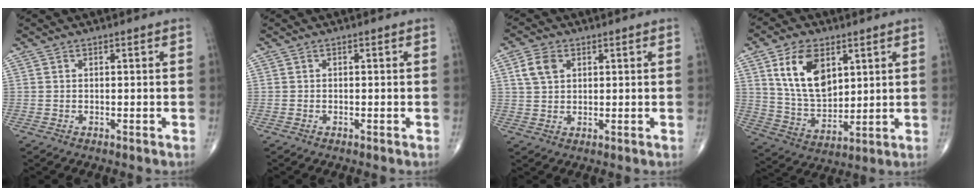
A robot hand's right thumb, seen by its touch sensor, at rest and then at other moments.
{"total": 0.0}
{"total": 4.7, "force": [1.8, 3.2, 3.0], "torque": [-0.052, 0.001, 0.034]}
{"total": 13.5, "force": [5.3, 8.2, 9.3], "torque": [-0.147, -0.027, 0.112]}